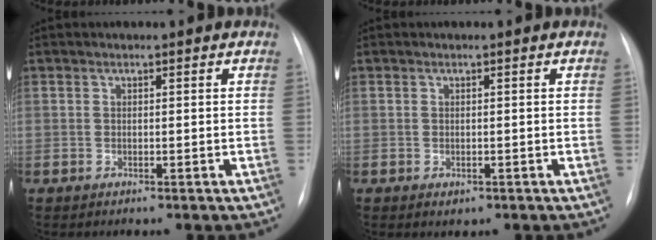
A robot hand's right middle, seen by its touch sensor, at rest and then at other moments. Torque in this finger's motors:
{"motor_torque": [0.02, 0.00, 0.09, 0.02]}